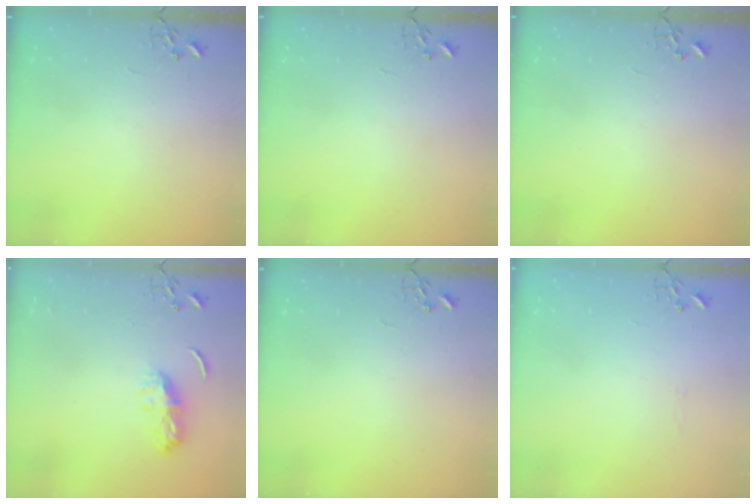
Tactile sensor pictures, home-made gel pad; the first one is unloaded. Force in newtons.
{"total": 0.0}
{"total": 0.0}
{"total": 8.6, "press": 8.6, "slide": 0.5}
{"total": 0.0}
{"total": 2.6, "press": 2.6, "slide": 0.5}